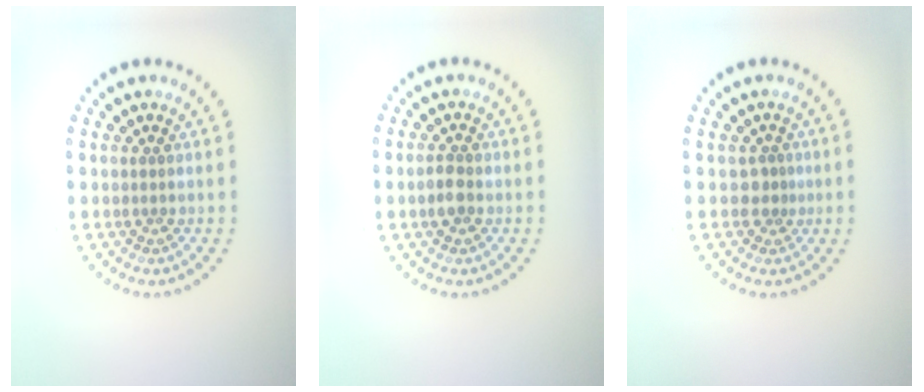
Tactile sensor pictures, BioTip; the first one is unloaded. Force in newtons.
{"total": 1.7, "press": 1.7, "slide": 0.3}
{"total": 1.2, "press": 0.8, "slide": 0.9}